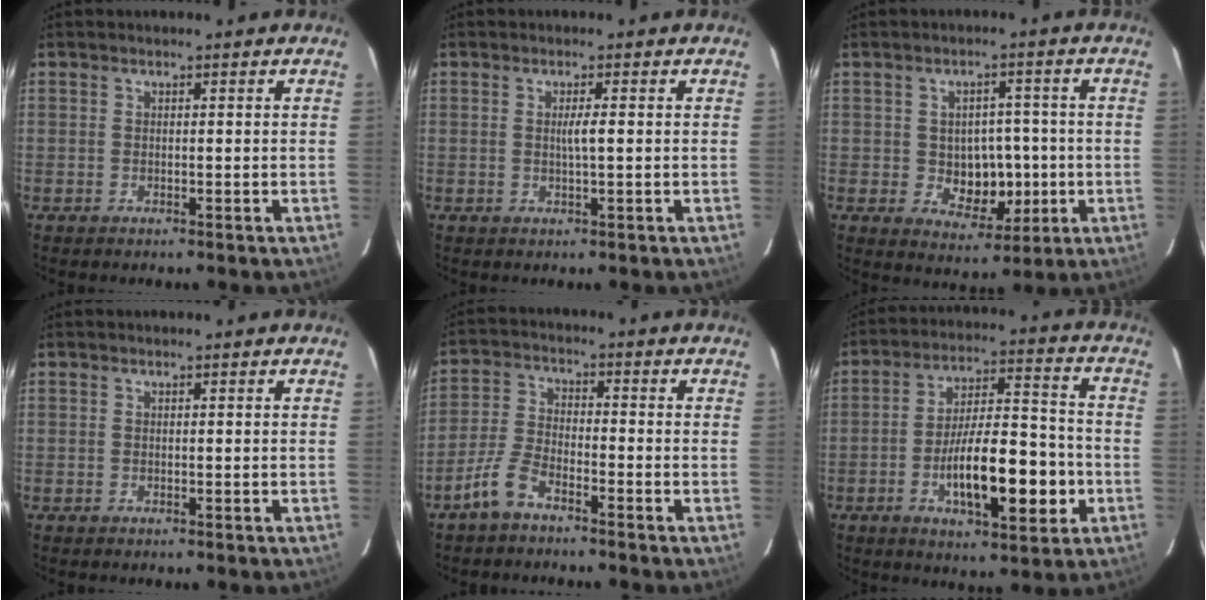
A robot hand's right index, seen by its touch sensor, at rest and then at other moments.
{"total": 1.9, "force": [0.1, -0.1, 1.9], "torque": [-0.036, 0.000, 0.001]}
{"total": 7.4, "force": [-0.7, 5.2, 5.2], "torque": [-0.070, 0.010, 0.001]}
{"total": 0.0}
{"total": 5.5, "force": [-4.1, 1.7, 3.2], "torque": [-0.085, 0.000, -0.088]}
{"total": 15.2, "force": [-4.5, 4.2, 13.9], "torque": [-0.226, 0.013, -0.069]}